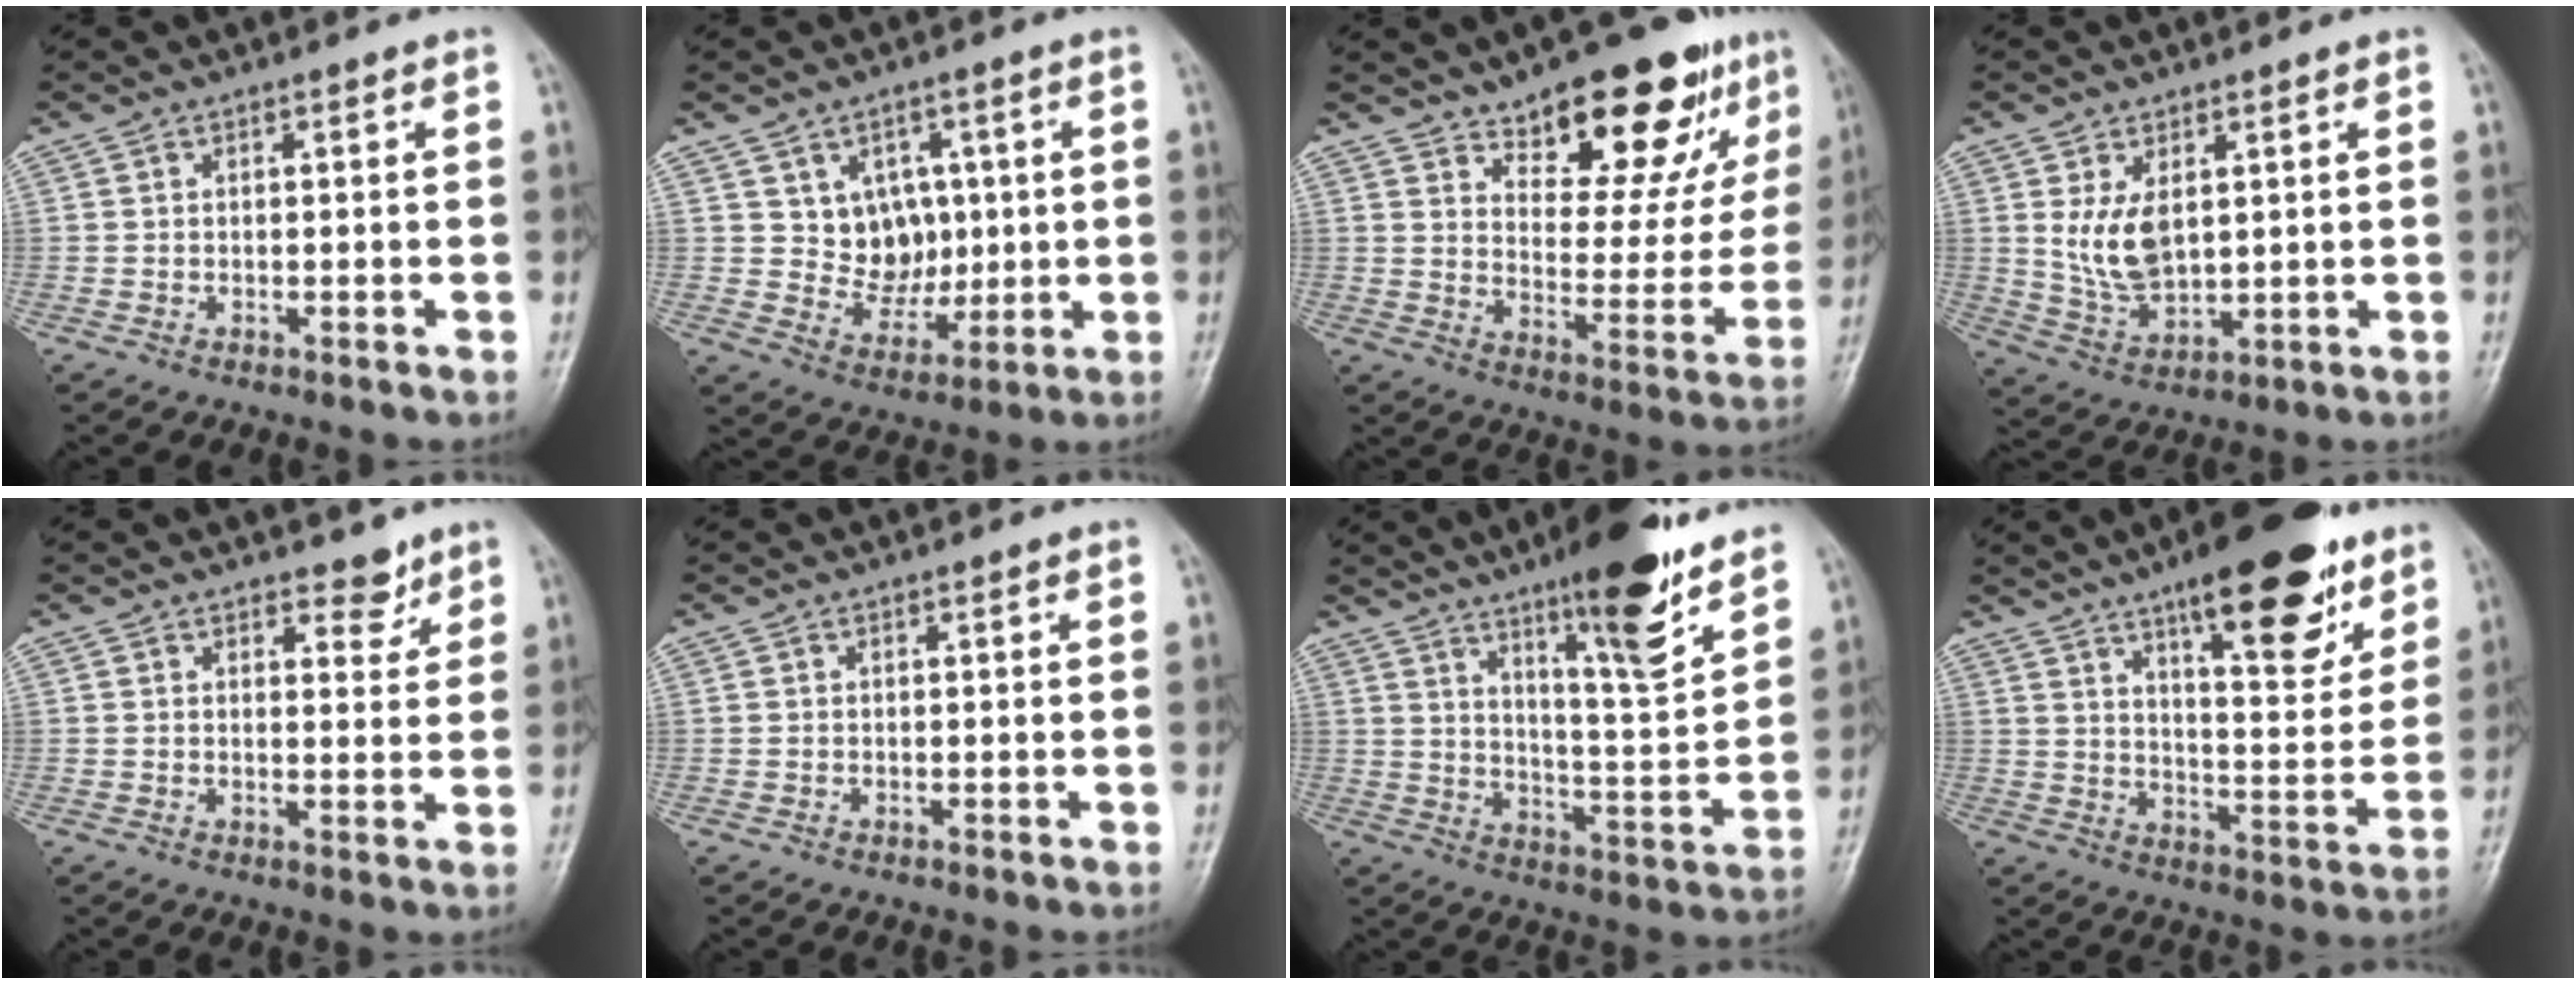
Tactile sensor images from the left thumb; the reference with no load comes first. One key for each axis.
{"total": 8.8, "fx": 2.1, "fy": 7.4, "fz": 4.4, "tx": -0.021, "ty": -0.012, "tz": 0.046}
{"total": 19.9, "fx": 12.7, "fy": 8.4, "fz": 12.9, "tx": -0.124, "ty": -0.063, "tz": 0.189}
{"total": 8.0, "fx": 2.0, "fy": 4.8, "fz": 6.1, "tx": -0.099, "ty": -0.018, "tz": 0.052}
{"total": 3.7, "fx": 2.7, "fy": 2.0, "fz": 1.5, "tx": 0.003, "ty": -0.017, "tz": 0.038}
{"total": 0.0}
{"total": 16.2, "fx": 10.9, "fy": 3.2, "fz": 11.6, "tx": -0.153, "ty": -0.072, "tz": 0.175}
{"total": 19.8, "fx": 12.3, "fy": 6.5, "fz": 14.1, "tx": -0.166, "ty": -0.059, "tz": 0.187}